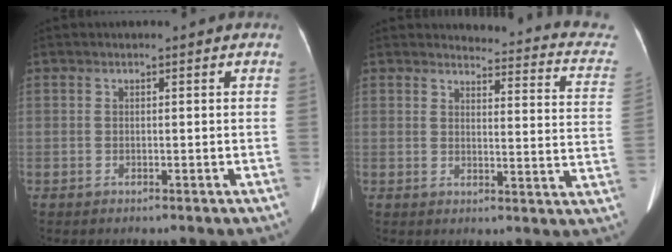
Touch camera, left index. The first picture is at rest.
{"total": 14.9, "force": [14.2, 2.7, 3.6], "torque": [-0.006, -0.073, 0.116]}